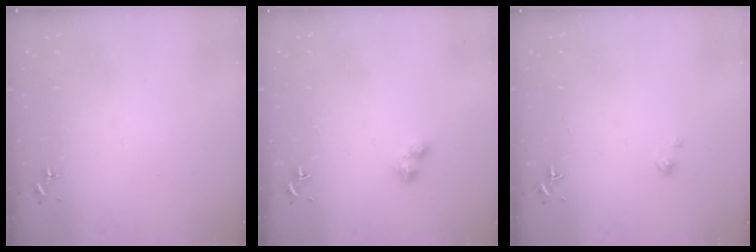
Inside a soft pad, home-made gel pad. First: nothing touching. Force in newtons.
{"total": 4.4, "press": 4.4, "slide": 0.3}
{"total": 1.8, "press": 1.8, "slide": 0.2}